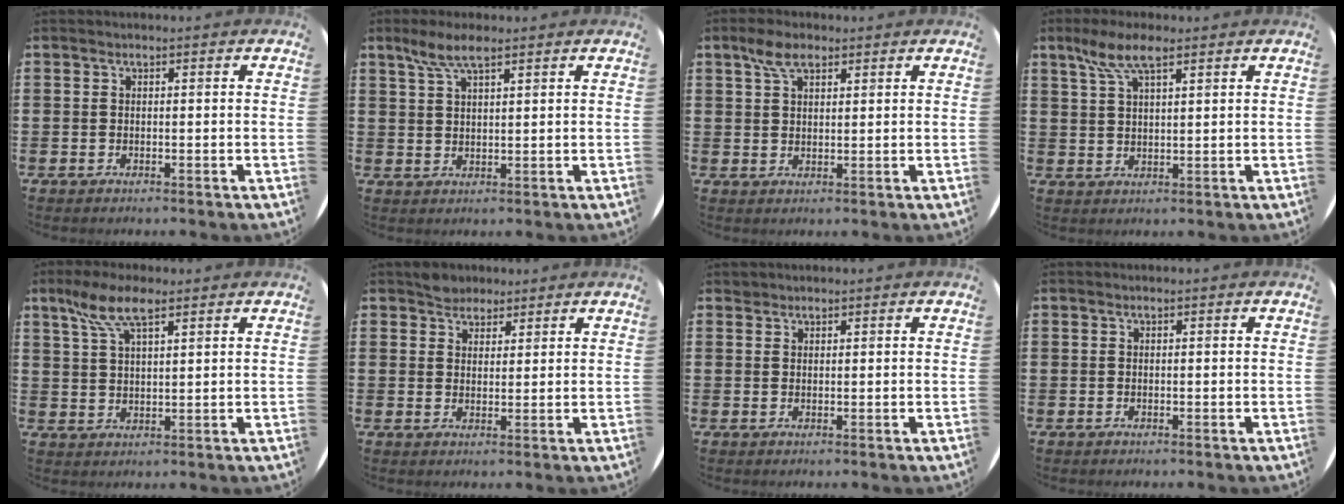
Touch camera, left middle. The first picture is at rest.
{"total": 4.5, "force": [3.1, 1.2, 2.9], "torque": [-0.064, 0.006, 0.056]}
{"total": 4.2, "force": [2.8, 1.9, 2.5], "torque": [-0.047, 0.005, 0.049]}
{"total": 6.5, "force": [4.0, 2.0, 4.6], "torque": [-0.100, 0.006, 0.071]}
{"total": 7.1, "force": [4.6, 2.3, 4.9], "torque": [-0.108, 0.005, 0.083]}
{"total": 2.9, "force": [2.6, 1.3, -0.2], "torque": [0.004, 0.001, 0.051]}
{"total": 1.1, "force": [1.0, 0.3, -0.1], "torque": [0.001, 0.001, 0.020]}
{"total": 0.0}